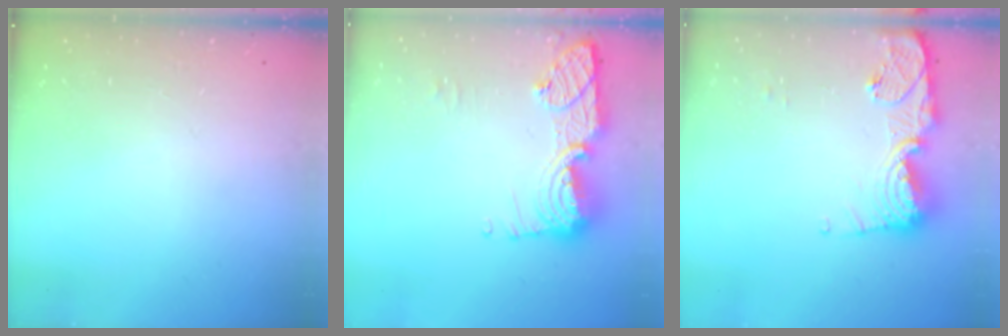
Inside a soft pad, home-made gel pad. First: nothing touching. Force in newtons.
{"total": 13.4, "press": 13.4, "slide": 1.3}
{"total": 13.5, "press": 13.4, "slide": 1.3}